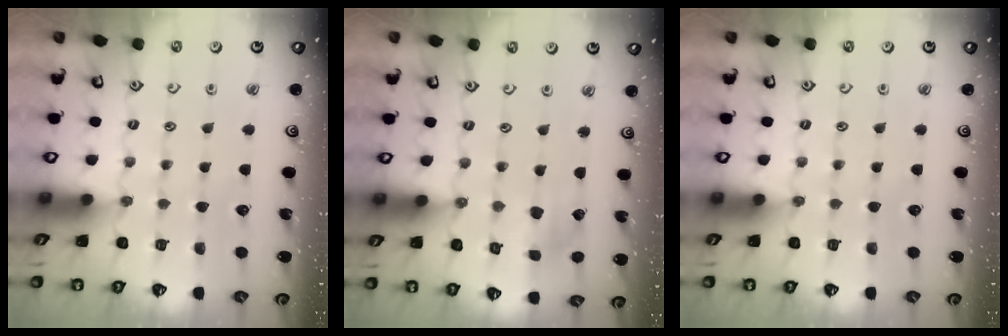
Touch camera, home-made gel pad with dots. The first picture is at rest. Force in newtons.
{"total": 2.9, "press": 2.9, "slide": 0.1}
{"total": 0.0}